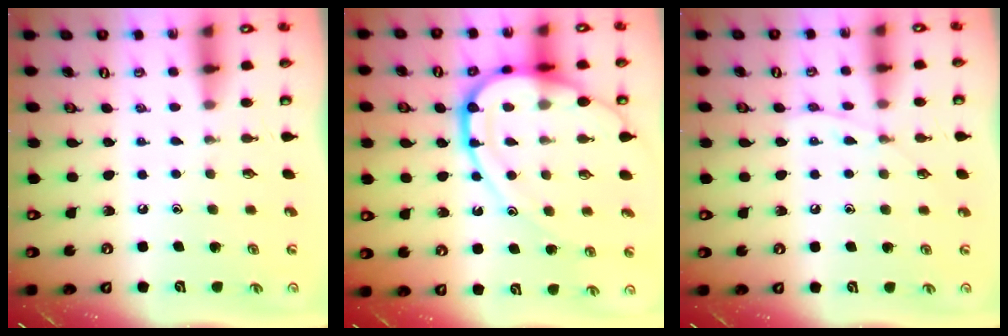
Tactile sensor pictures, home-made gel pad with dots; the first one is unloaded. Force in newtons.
{"total": 17.0, "press": 16.9, "slide": 2.0}
{"total": 4.1, "press": 4.0, "slide": 0.5}